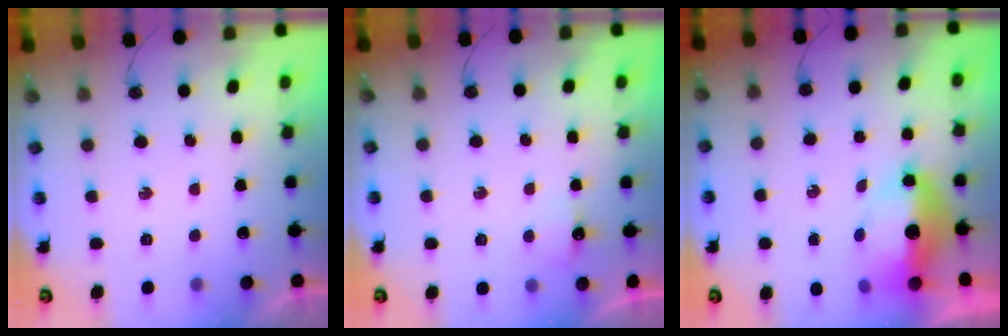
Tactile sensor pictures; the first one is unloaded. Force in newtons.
{"total": 3.3, "press": 3.2, "slide": 0.6}
{"total": 10.3, "press": 9.7, "slide": 3.5}